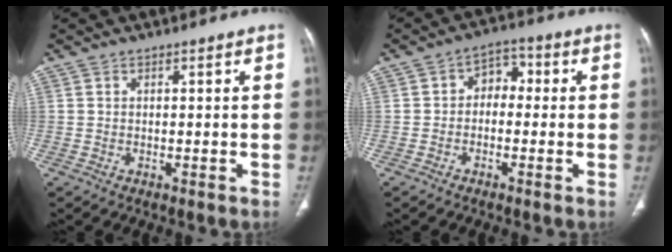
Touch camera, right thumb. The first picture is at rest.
{"total": 4.9, "force": [-0.4, 3.7, 3.3], "torque": [-0.025, 0.025, -0.020]}